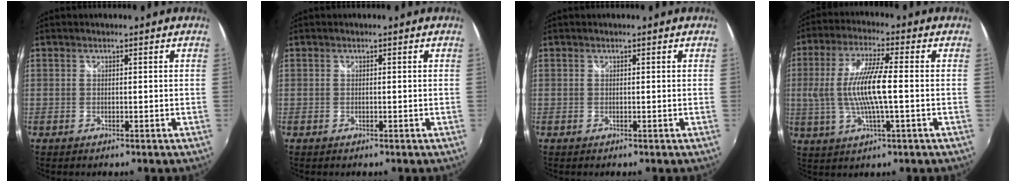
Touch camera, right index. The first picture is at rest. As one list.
[{"total": 0.0}, {"total": 0.0}, {"total": 11.6, "force": [-0.5, 1.9, 11.5], "torque": [-0.222, -0.002, -0.008]}]